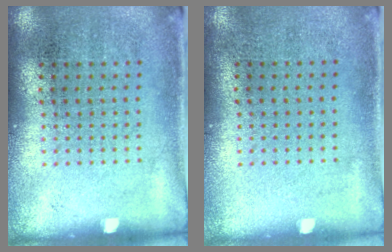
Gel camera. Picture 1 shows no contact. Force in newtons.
{"total": 0.0}